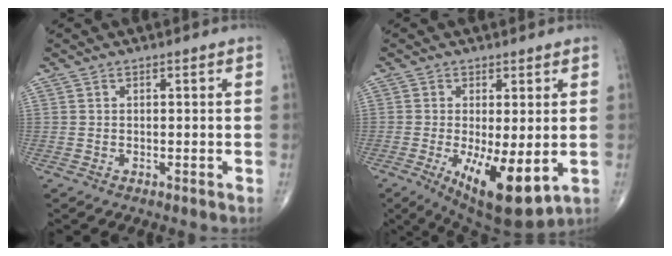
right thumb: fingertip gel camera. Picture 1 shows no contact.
{"total": 12.0, "force": [-2.8, 4.3, 10.9], "torque": [-0.171, -0.028, -0.027]}